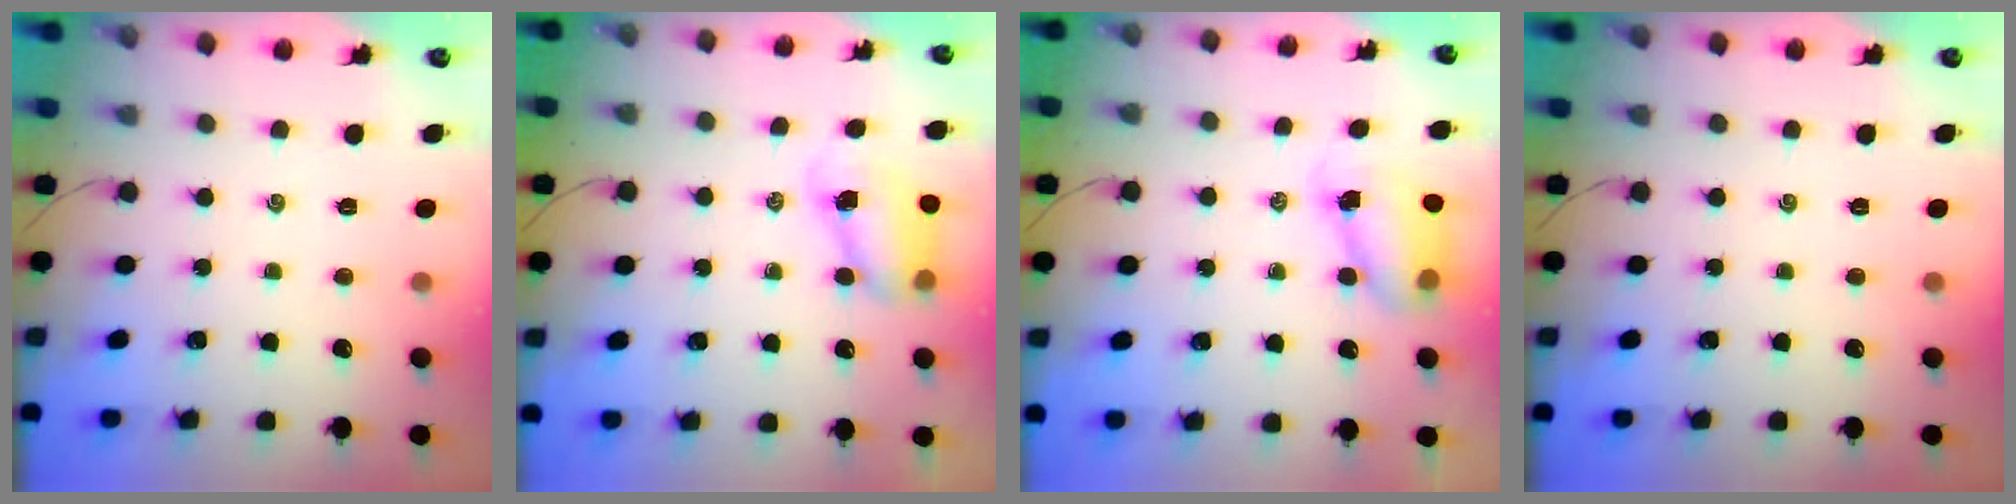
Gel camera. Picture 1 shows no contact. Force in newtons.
{"total": 7.5, "press": 7.4, "slide": 1.0}
{"total": 7.9, "press": 7.8, "slide": 1.3}
{"total": 0.0}